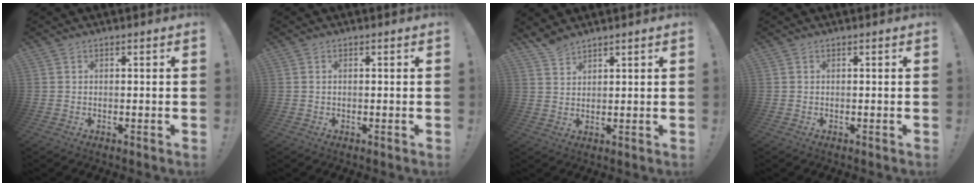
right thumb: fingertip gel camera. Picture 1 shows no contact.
{"total": 0.6, "force": [0.1, 0.3, 0.5], "torque": [-0.010, 0.002, 0.002]}
{"total": 4.0, "force": [3.7, 1.1, 1.1], "torque": [-0.021, -0.021, 0.070]}
{"total": 0.0}